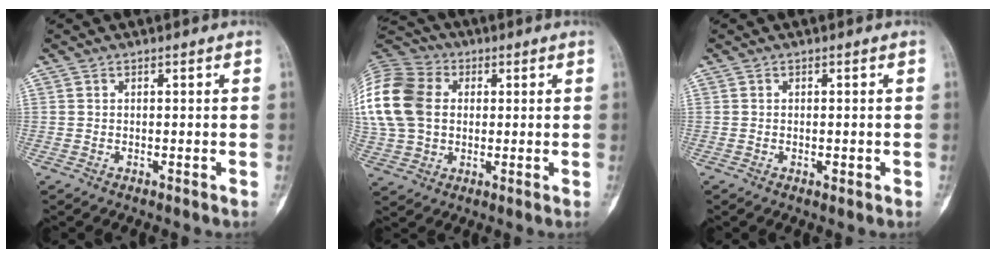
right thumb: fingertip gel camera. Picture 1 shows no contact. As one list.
[{"total": 20.9, "force": [3.2, 15.8, 13.3], "torque": [-0.315, 0.032, 0.063]}, {"total": 1.1, "force": [-0.3, 0.6, 0.8], "torque": [-0.008, -0.001, -0.004]}]